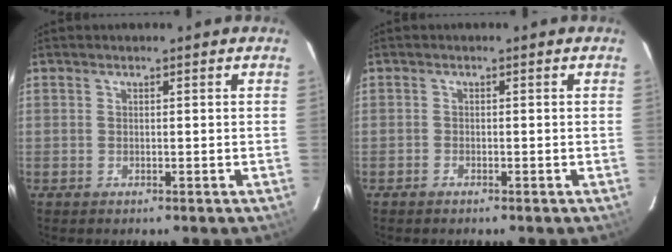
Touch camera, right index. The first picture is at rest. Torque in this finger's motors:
{"motor_torque": [0.14, -0.03, -0.07, 0.00]}